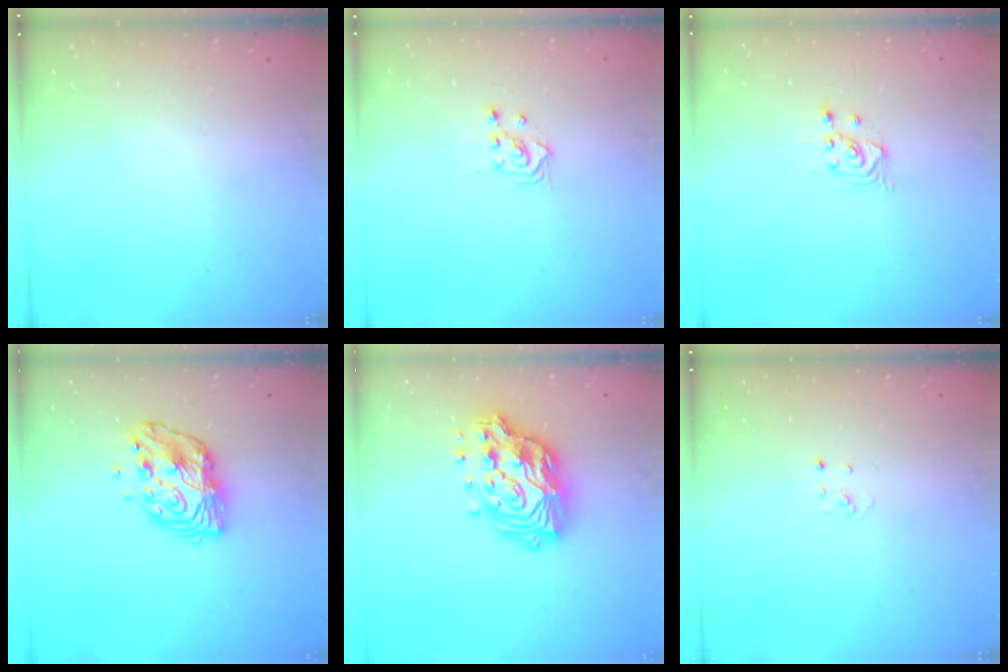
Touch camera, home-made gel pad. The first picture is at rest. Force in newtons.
{"total": 2.3, "press": 2.3, "slide": 0.3}
{"total": 2.7, "press": 2.7, "slide": 0.2}
{"total": 11.9, "press": 11.9, "slide": 0.8}
{"total": 18.7, "press": 18.6, "slide": 1.5}
{"total": 2.1, "press": 2.1, "slide": 0.1}